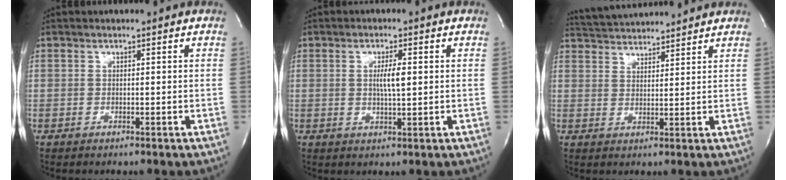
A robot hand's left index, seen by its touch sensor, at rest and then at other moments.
{"total": 3.5, "force": [0.4, 0.4, 3.5], "torque": [-0.064, -0.003, 0.008]}
{"total": 8.9, "force": [8.6, 0.7, 2.0], "torque": [-0.046, 0.023, 0.135]}